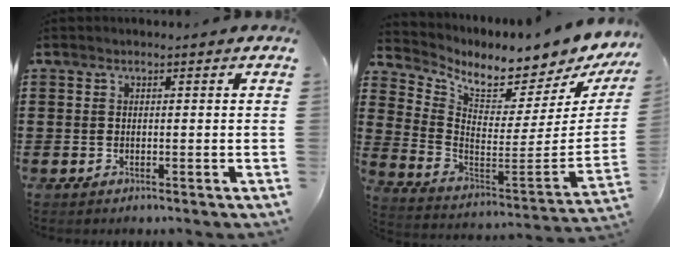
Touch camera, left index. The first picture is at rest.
{"total": 5.3, "force": [4.8, 1.0, 2.0], "torque": [-0.056, -0.067, 0.075]}